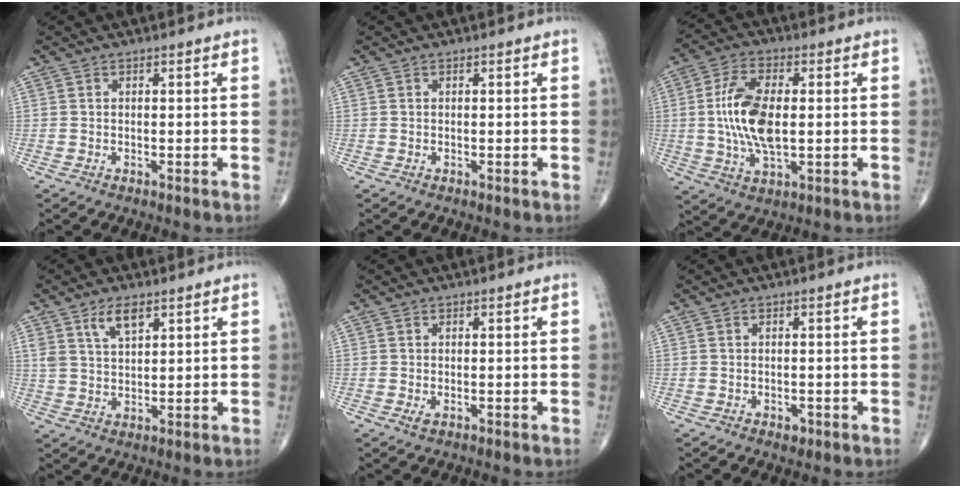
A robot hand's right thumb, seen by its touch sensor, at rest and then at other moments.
{"total": 0.0}
{"total": 12.3, "force": [0.3, 5.8, 10.9], "torque": [-0.216, 0.000, 0.006]}
{"total": 5.5, "force": [3.3, 2.4, 3.7], "torque": [-0.060, -0.019, 0.065]}
{"total": 0.9, "force": [-0.1, 0.4, 0.7], "torque": [-0.013, 0.000, -0.001]}
{"total": 1.1, "force": [-0.5, 0.8, 0.7], "torque": [-0.005, 0.001, -0.005]}